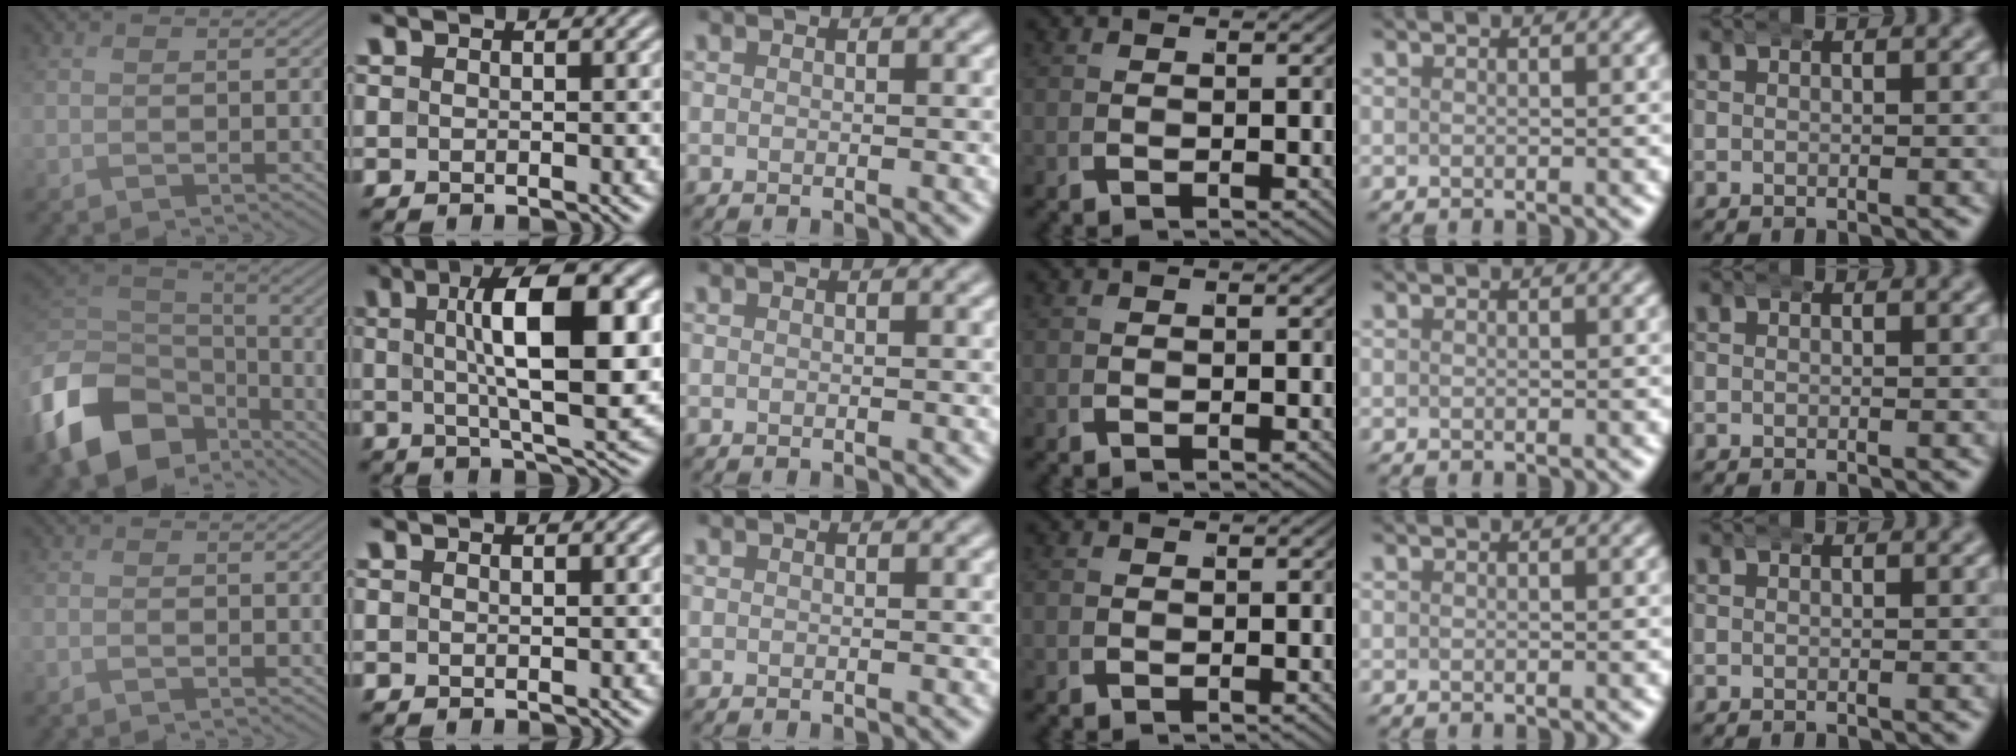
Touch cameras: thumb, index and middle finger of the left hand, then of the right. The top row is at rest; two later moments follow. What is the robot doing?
{"motion": "wrap", "object": "bandana"}